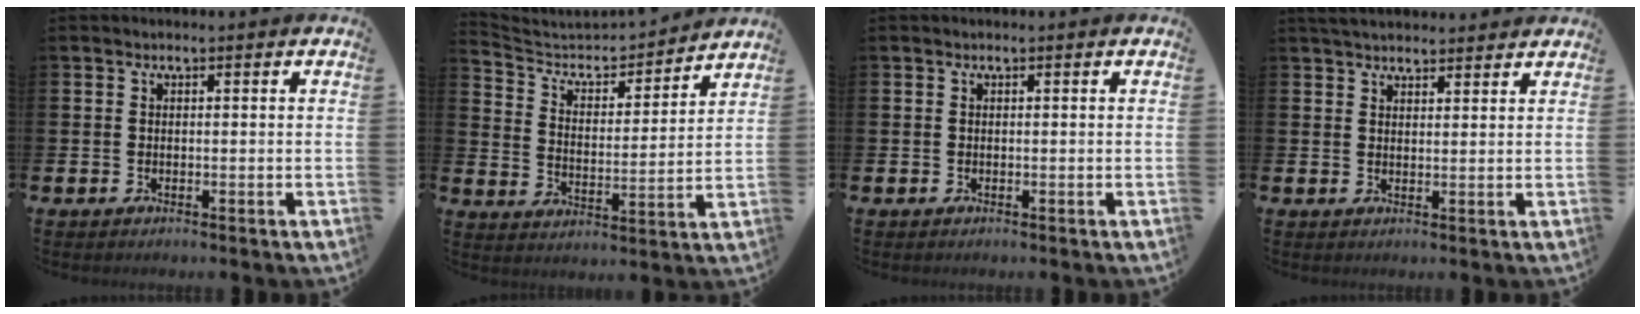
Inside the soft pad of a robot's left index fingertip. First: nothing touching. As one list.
[{"total": 5.5, "force": [5.1, 1.6, 1.1], "torque": [-0.053, -0.042, 0.084]}, {"total": 0.0}, {"total": 3.3, "force": [3.2, 0.6, 0.5], "torque": [-0.011, -0.010, 0.058]}]